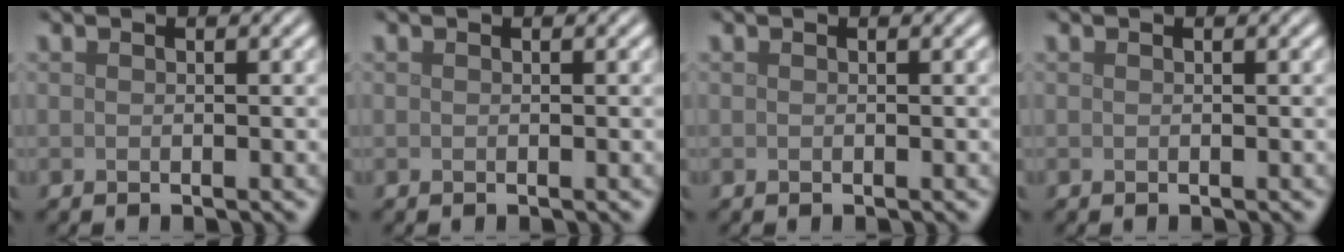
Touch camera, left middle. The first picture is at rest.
{"total": 0.0}
{"total": 0.0}
{"total": 0.0}